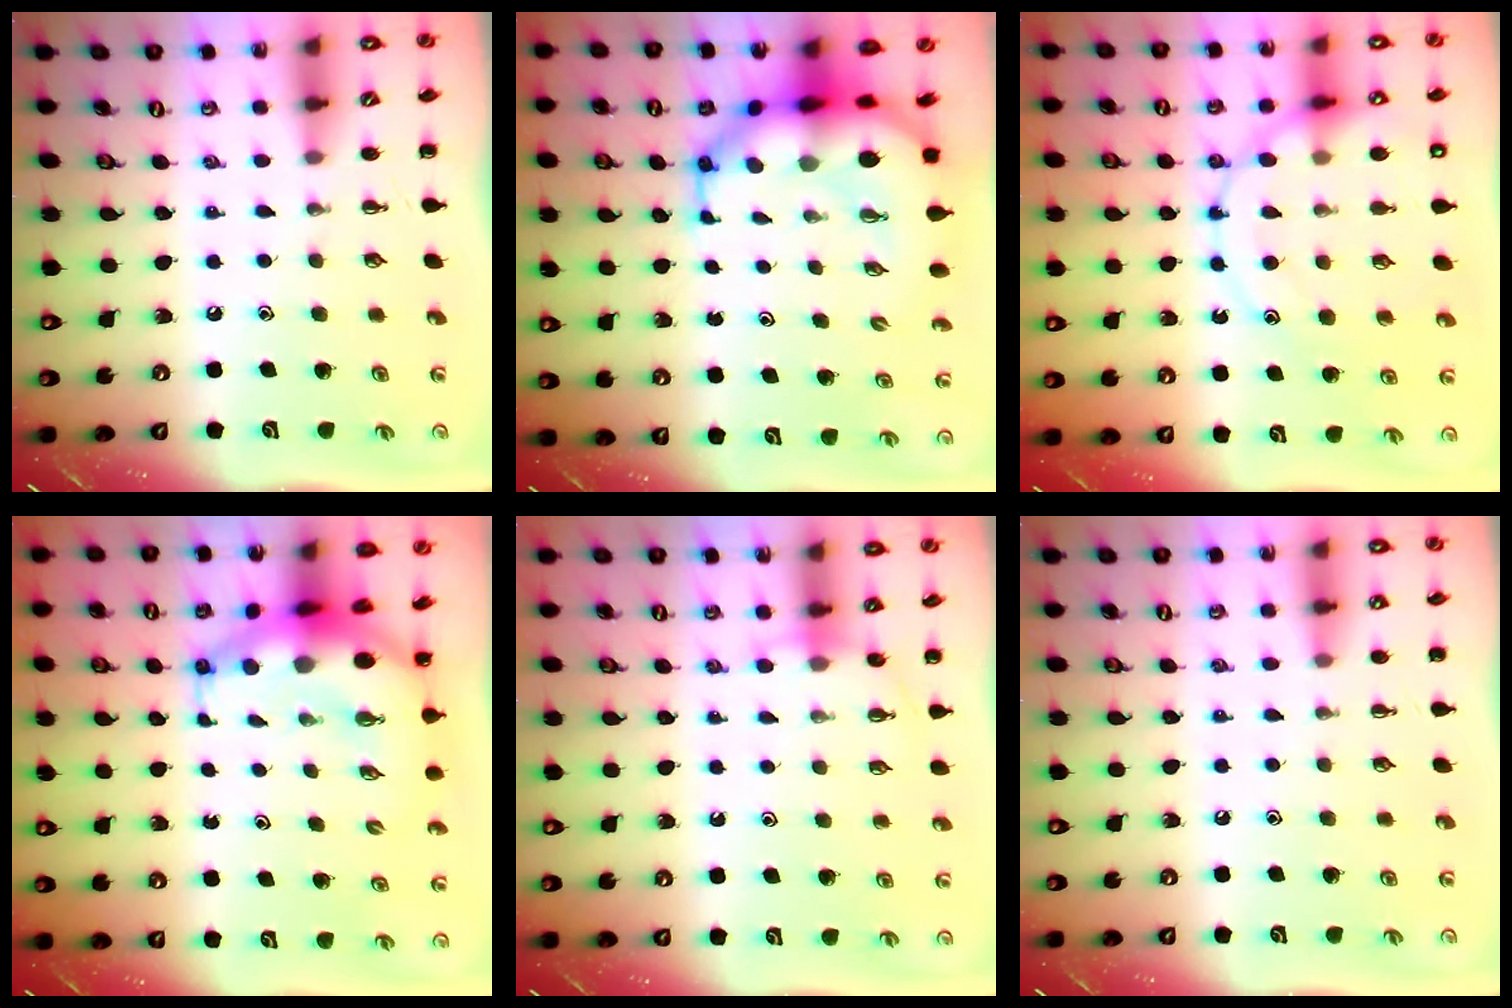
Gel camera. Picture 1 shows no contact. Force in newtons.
{"total": 11.8, "press": 11.4, "slide": 3.0}
{"total": 15.8, "press": 15.7, "slide": 1.8}
{"total": 8.7, "press": 8.4, "slide": 2.2}
{"total": 5.5, "press": 5.4, "slide": 1.3}
{"total": 3.6, "press": 3.5, "slide": 1.1}